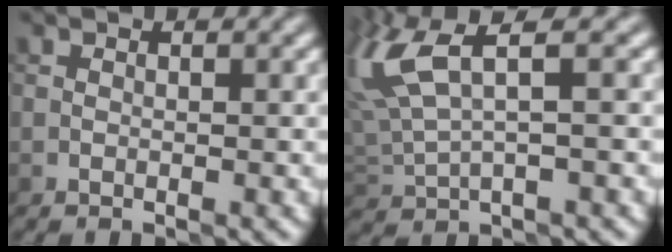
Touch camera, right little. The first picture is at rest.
{"total": 6.6, "force": [2.9, 2.2, 5.5], "torque": [-0.137, 0.013, 0.060]}